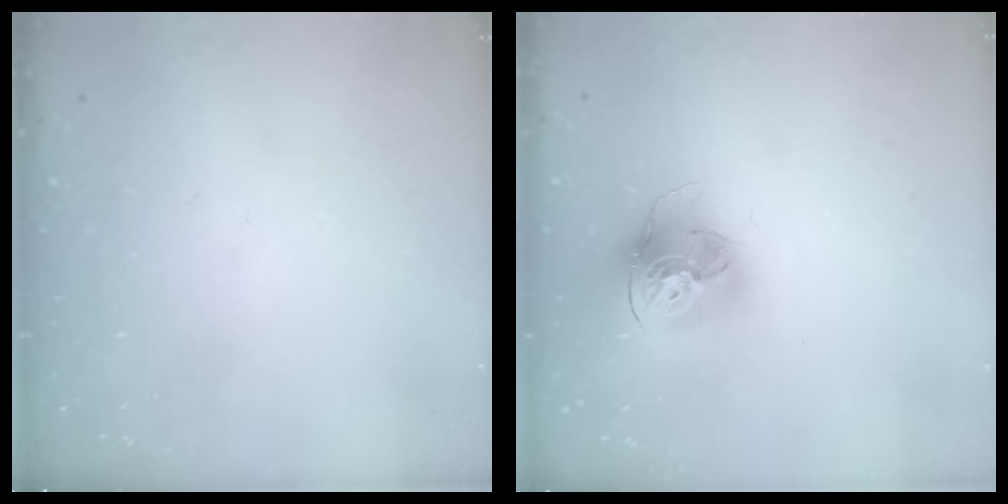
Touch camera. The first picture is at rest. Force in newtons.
{"total": 18.0, "press": 17.9, "slide": 1.7}